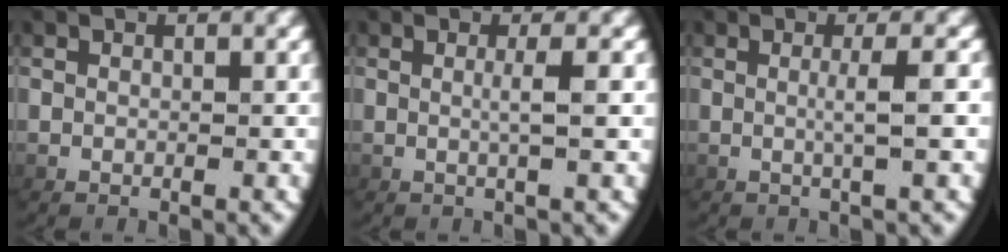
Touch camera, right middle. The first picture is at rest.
{"total": 1.6, "force": [0.3, -0.6, 1.5], "torque": [-0.029, 0.000, 0.008]}
{"total": 2.0, "force": [0.2, -0.6, 1.8], "torque": [-0.037, 0.001, 0.006]}